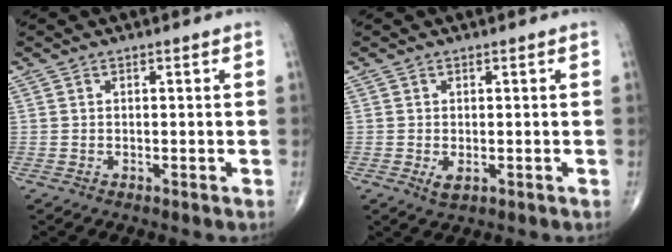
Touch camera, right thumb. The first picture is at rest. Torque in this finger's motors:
{"motor_torque": [-0.13, 0.03, 0.15, 0.38, -0.01]}